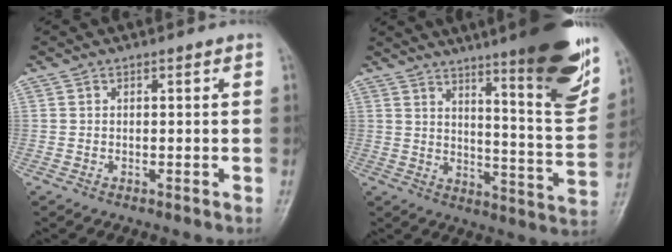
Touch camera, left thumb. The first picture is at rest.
{"total": 22.5, "force": [14.3, 3.3, 17.0], "torque": [-0.207, -0.074, 0.201]}